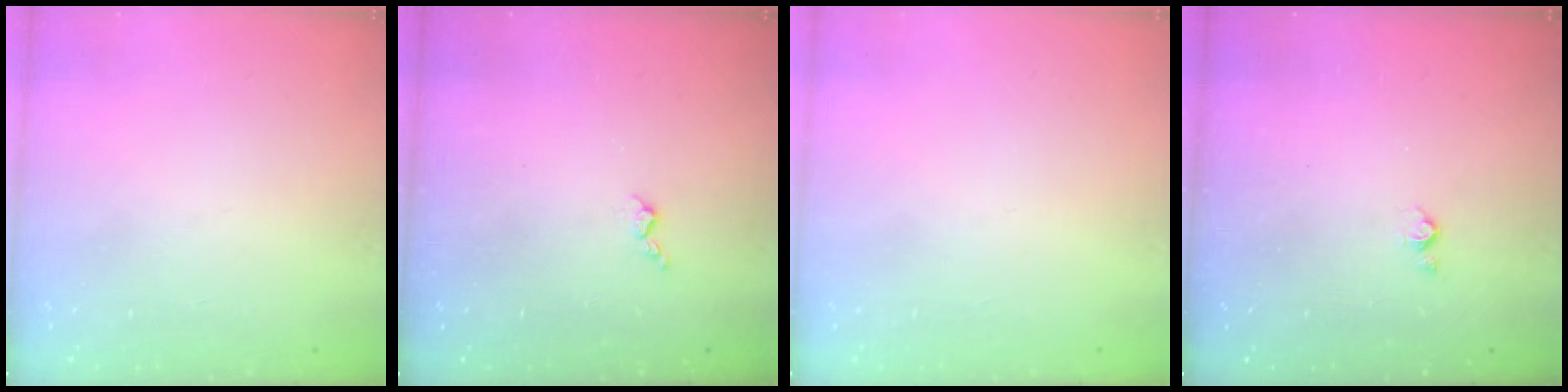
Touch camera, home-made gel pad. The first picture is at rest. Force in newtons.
{"total": 3.3, "press": 3.2, "slide": 0.6}
{"total": 0.0}
{"total": 2.8, "press": 2.7, "slide": 0.4}